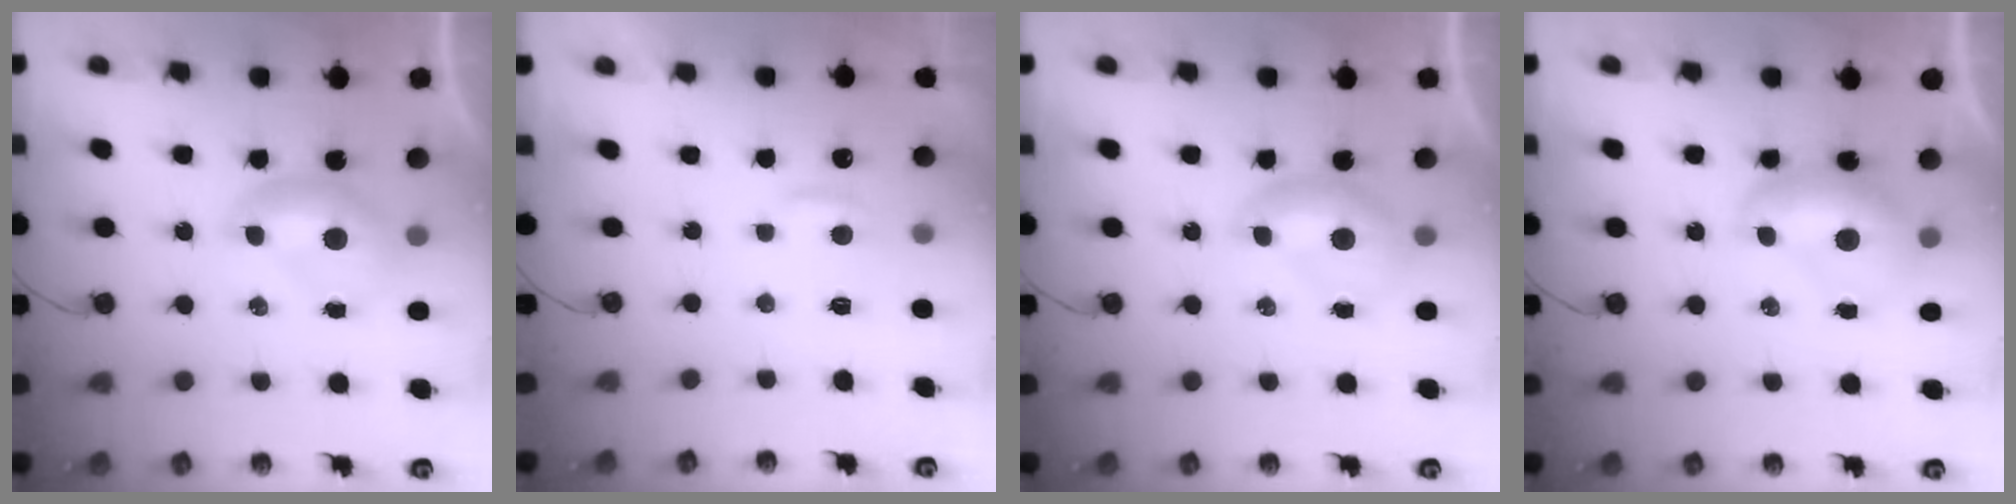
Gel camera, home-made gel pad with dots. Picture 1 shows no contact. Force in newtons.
{"total": 1.1, "press": 1.1, "slide": 0.4}
{"total": 0.0}
{"total": 1.4, "press": 1.3, "slide": 0.4}